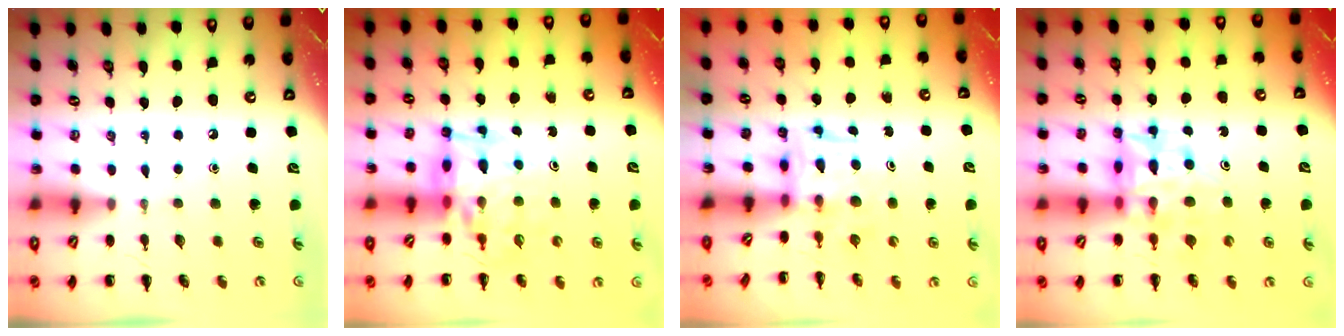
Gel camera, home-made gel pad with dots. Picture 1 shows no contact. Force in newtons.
{"total": 12.2, "press": 11.6, "slide": 3.7}
{"total": 3.2, "press": 3.1, "slide": 0.5}
{"total": 11.4, "press": 10.9, "slide": 3.4}